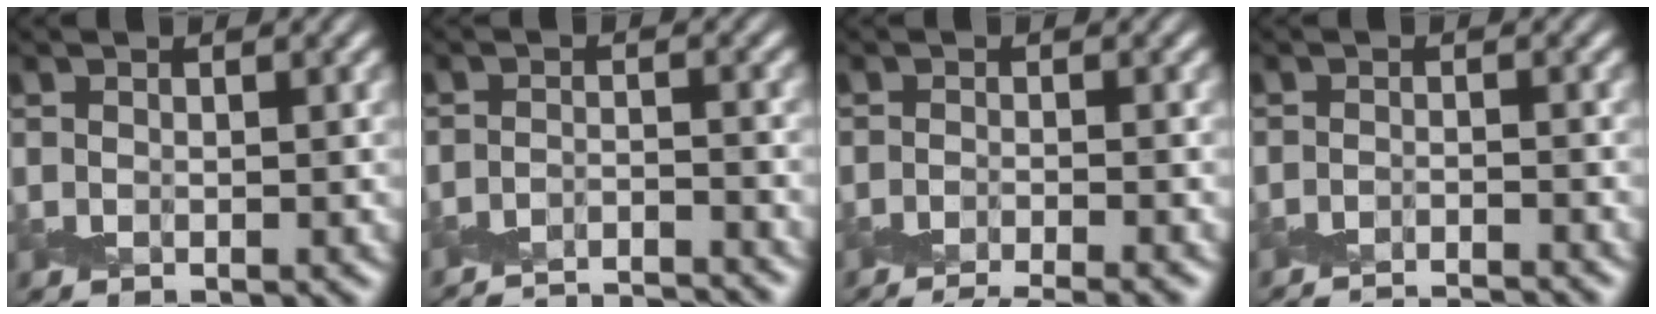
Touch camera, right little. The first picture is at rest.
{"total": 10.0, "force": [-9.9, 1.3, 1.4], "torque": [-0.008, -0.009, -0.148]}
{"total": 5.6, "force": [-4.6, 0.8, 3.2], "torque": [-0.046, -0.028, -0.068]}
{"total": 4.9, "force": [-4.8, -0.2, 0.9], "torque": [-0.011, -0.014, -0.078]}